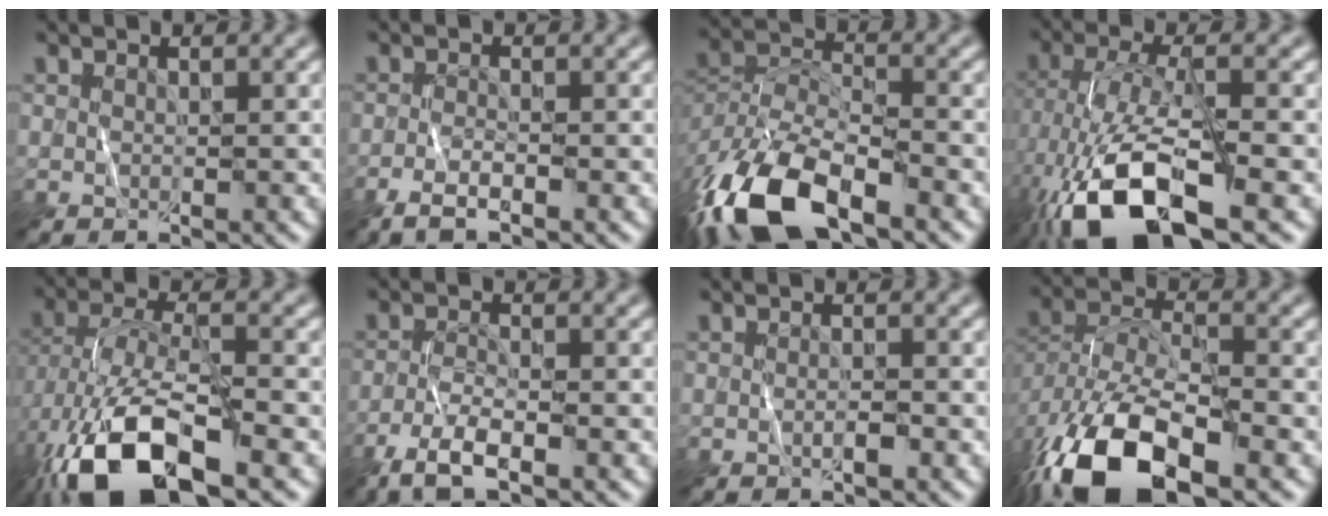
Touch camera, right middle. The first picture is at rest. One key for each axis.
{"total": 2.5, "fx": -1.6, "fy": 0.6, "fz": 1.9, "tx": -0.042, "ty": -0.001, "tz": -0.034}
{"total": 11.6, "fx": -7.4, "fy": 5.0, "fz": 7.4, "tx": -0.148, "ty": -0.008, "tz": -0.144}
{"total": 12.0, "fx": -5.6, "fy": 4.2, "fz": 9.7, "tx": -0.199, "ty": -0.003, "tz": -0.105}
{"total": 13.2, "fx": -6.7, "fy": 5.8, "fz": 9.8, "tx": -0.209, "ty": -0.022, "tz": -0.121}
{"total": 3.9, "fx": -2.5, "fy": 1.1, "fz": 2.8, "tx": -0.060, "ty": -0.004, "tz": -0.052}
{"total": 0.9, "fx": -0.4, "fy": 0.2, "fz": 0.8, "tx": -0.016, "ty": 0.000, "tz": -0.005}
{"total": 12.9, "fx": -7.2, "fy": 6.1, "fz": 8.7, "tx": -0.179, "ty": -0.018, "tz": -0.134}